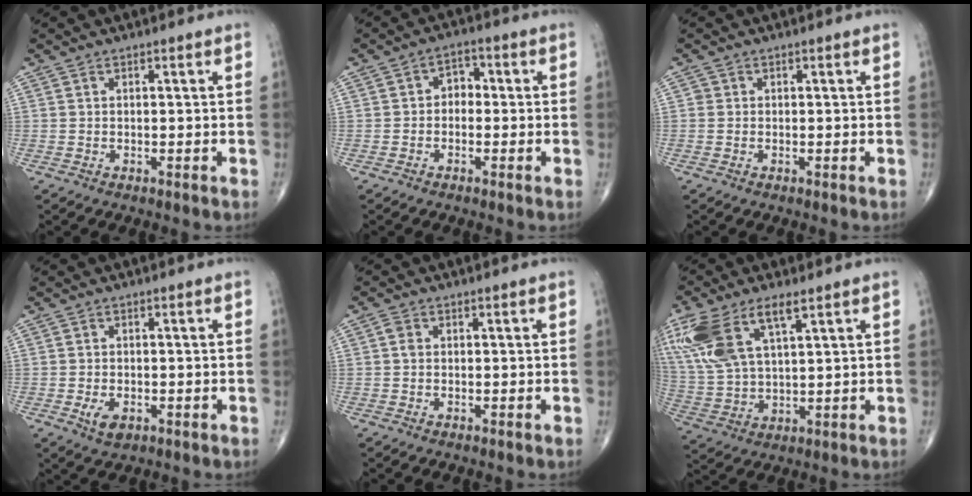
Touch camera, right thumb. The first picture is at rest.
{"total": 3.6, "force": [-0.4, 2.8, 2.3], "torque": [-0.014, 0.017, -0.019]}
{"total": 0.7, "force": [0.0, 0.6, 0.1], "torque": [0.003, 0.003, -0.001]}
{"total": 3.5, "force": [-1.1, 2.0, 2.6], "torque": [-0.043, -0.002, -0.013]}
{"total": 1.3, "force": [0.1, 1.0, 0.8], "torque": [-0.012, 0.002, -0.001]}
{"total": 15.4, "force": [7.4, 6.5, 11.8], "torque": [-0.263, -0.011, 0.151]}